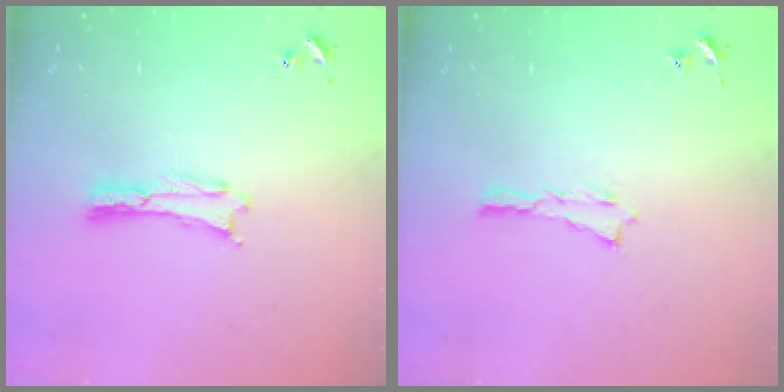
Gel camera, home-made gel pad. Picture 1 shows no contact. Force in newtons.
{"total": 0.0}